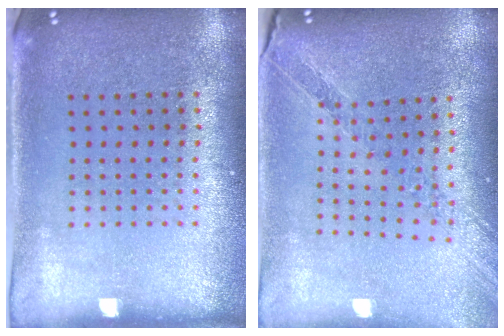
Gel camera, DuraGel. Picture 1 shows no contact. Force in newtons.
{"total": 1.0, "press": 1.0, "slide": 0.0}